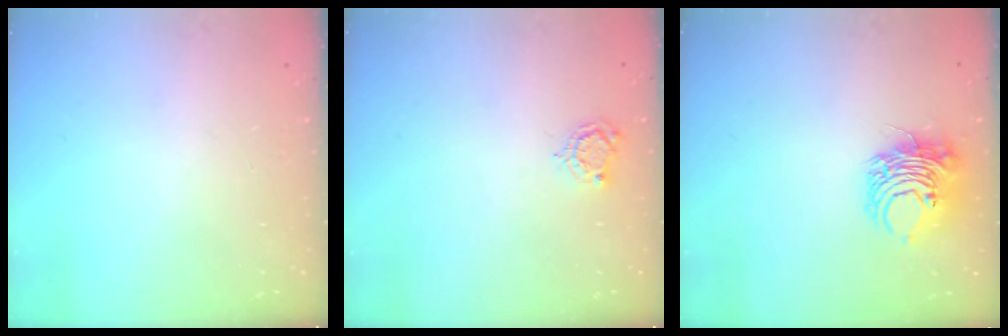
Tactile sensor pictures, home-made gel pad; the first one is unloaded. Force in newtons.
{"total": 4.7, "press": 4.7, "slide": 0.3}
{"total": 8.4, "press": 8.3, "slide": 1.3}